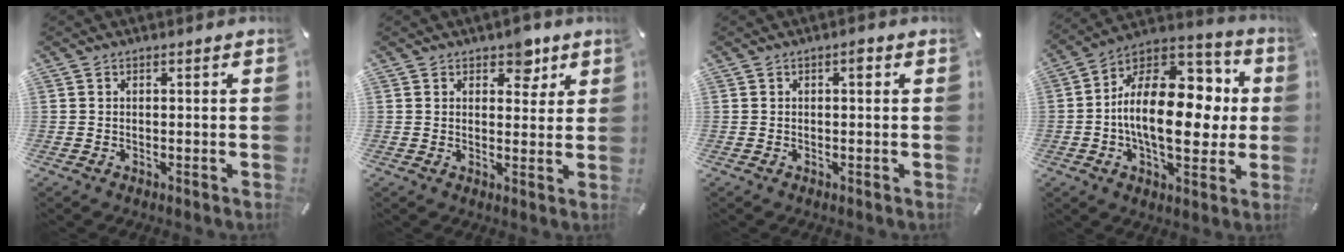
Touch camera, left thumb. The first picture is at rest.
{"total": 5.2, "force": [3.4, 3.5, 2.0], "torque": [0.005, -0.016, 0.050]}
{"total": 1.7, "force": [0.4, 0.8, 1.5], "torque": [-0.016, 0.001, 0.001]}
{"total": 22.0, "force": [0.4, 13.2, 17.6], "torque": [-0.282, -0.002, 0.012]}